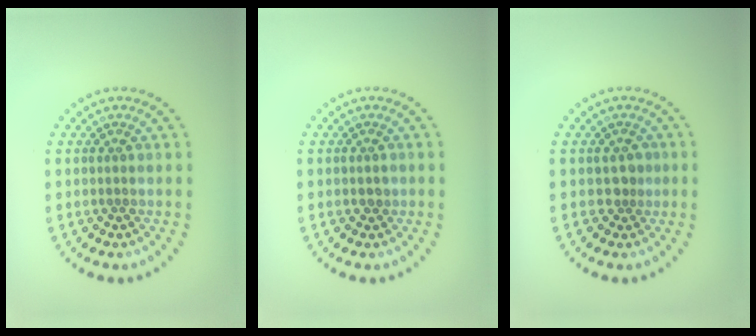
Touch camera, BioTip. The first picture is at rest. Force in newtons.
{"total": 0.7, "press": 0.7, "slide": 0.0}
{"total": 1.4, "press": 1.0, "slide": 1.0}